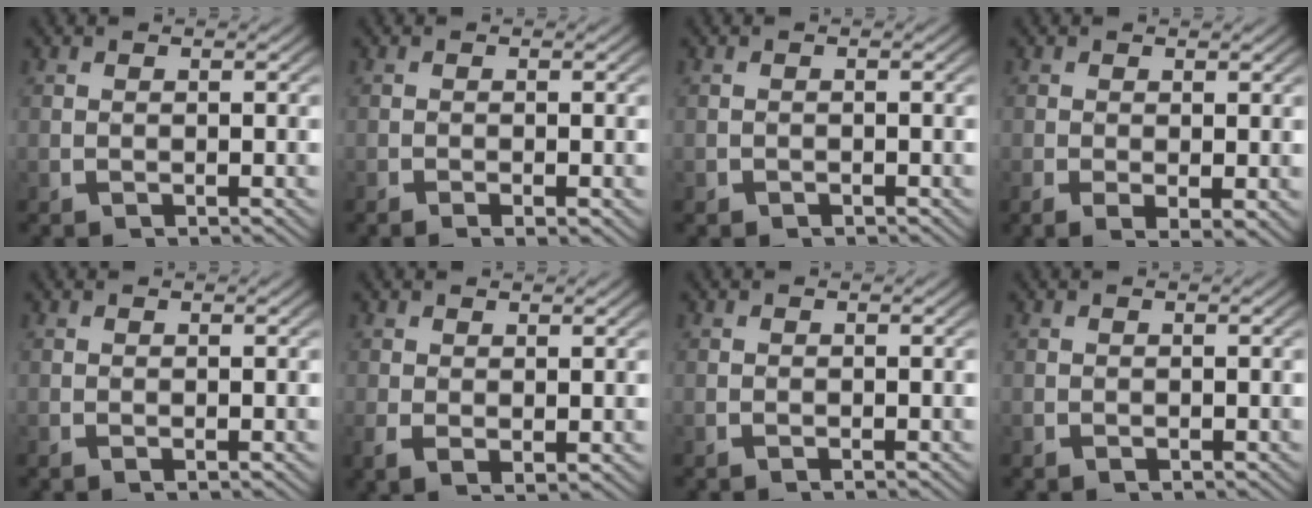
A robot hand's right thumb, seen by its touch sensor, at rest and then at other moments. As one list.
[{"total": 0.9, "force": [-0.5, 0.2, 0.7], "torque": [-0.008, -0.003, -0.009]}, {"total": 0.7, "force": [-0.6, 0.3, 0.0], "torque": [-0.001, -0.008, -0.008]}, {"total": 1.7, "force": [-0.1, 0.8, 1.5], "torque": [-0.027, -0.012, 0.005]}, {"total": 0.0}, {"total": 1.4, "force": [0.5, 0.6, 1.1], "torque": [-0.023, -0.009, 0.020]}, {"total": 0.0}, {"total": 0.5, "force": [-0.2, 0.4, 0.3], "torque": [-0.003, -0.005, -0.003]}]